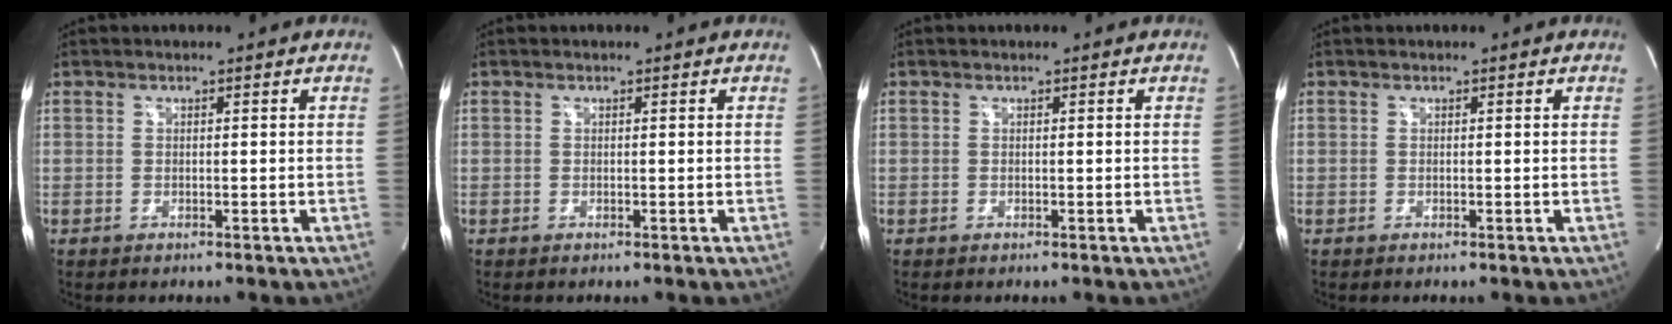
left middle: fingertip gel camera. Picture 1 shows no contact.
{"total": 0.0}
{"total": 0.0}
{"total": 0.0}